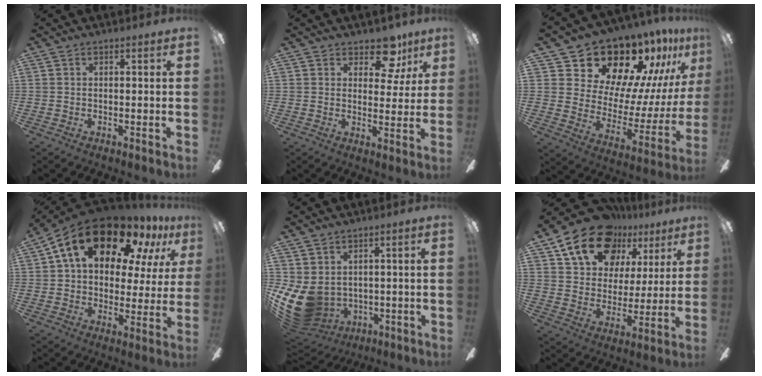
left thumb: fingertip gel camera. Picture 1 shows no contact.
{"total": 10.5, "force": [6.6, 6.0, 5.6], "torque": [-0.064, -0.030, 0.114]}
{"total": 18.8, "force": [16.1, 8.2, 5.3], "torque": [-0.090, -0.139, 0.294]}
{"total": 20.0, "force": [12.7, 10.5, 11.3], "torque": [-0.193, -0.069, 0.219]}
{"total": 11.2, "force": [-0.1, 9.1, 6.5], "torque": [-0.184, -0.015, 0.003]}
{"total": 18.2, "force": [11.6, 11.7, 7.7], "torque": [-0.142, -0.058, 0.213]}